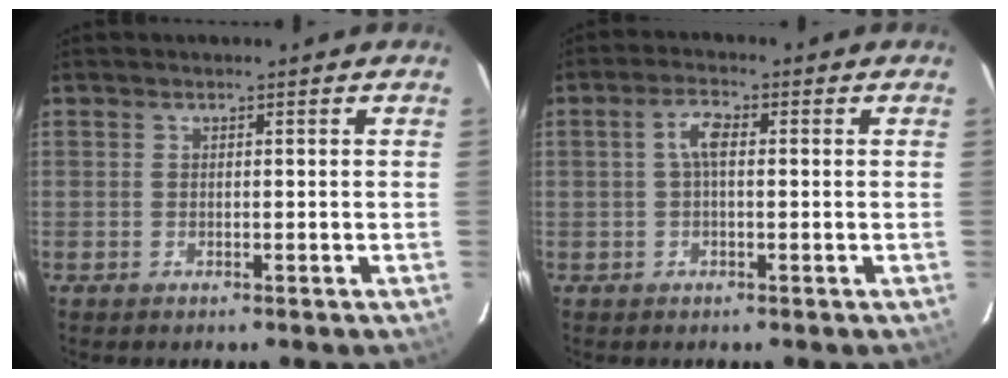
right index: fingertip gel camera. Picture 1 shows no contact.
{"total": 3.7, "force": [0.3, 1.4, 3.4], "torque": [-0.069, 0.010, 0.006]}